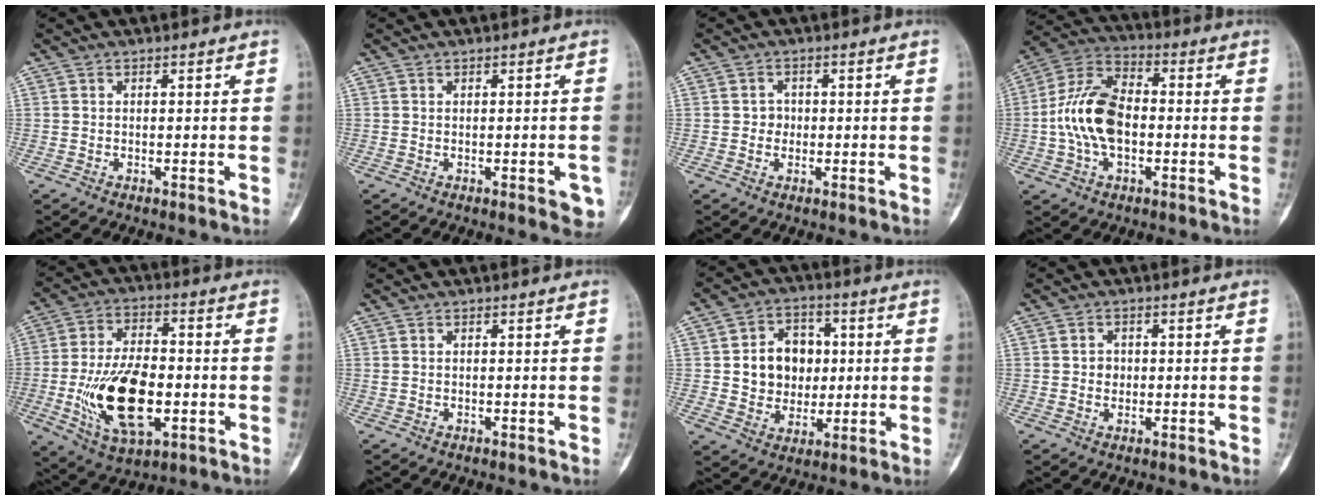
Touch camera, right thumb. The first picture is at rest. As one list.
[{"total": 3.6, "force": [-1.3, 1.2, 3.2], "torque": [-0.022, 0.003, -0.010]}, {"total": 2.0, "force": [-0.1, 1.9, 0.7], "torque": [0.007, 0.006, -0.004]}, {"total": 13.5, "force": [-1.1, 8.1, 10.7], "torque": [-0.206, 0.034, -0.027]}, {"total": 17.9, "force": [-3.6, 9.5, 14.8], "torque": [-0.257, 0.009, -0.051]}, {"total": 0.0}, {"total": 11.5, "force": [1.2, 9.7, 6.1], "torque": [-0.043, 0.005, 0.024]}, {"total": 2.1, "force": [0.0, 1.9, 0.9], "torque": [0.000, 0.004, 0.001]}]